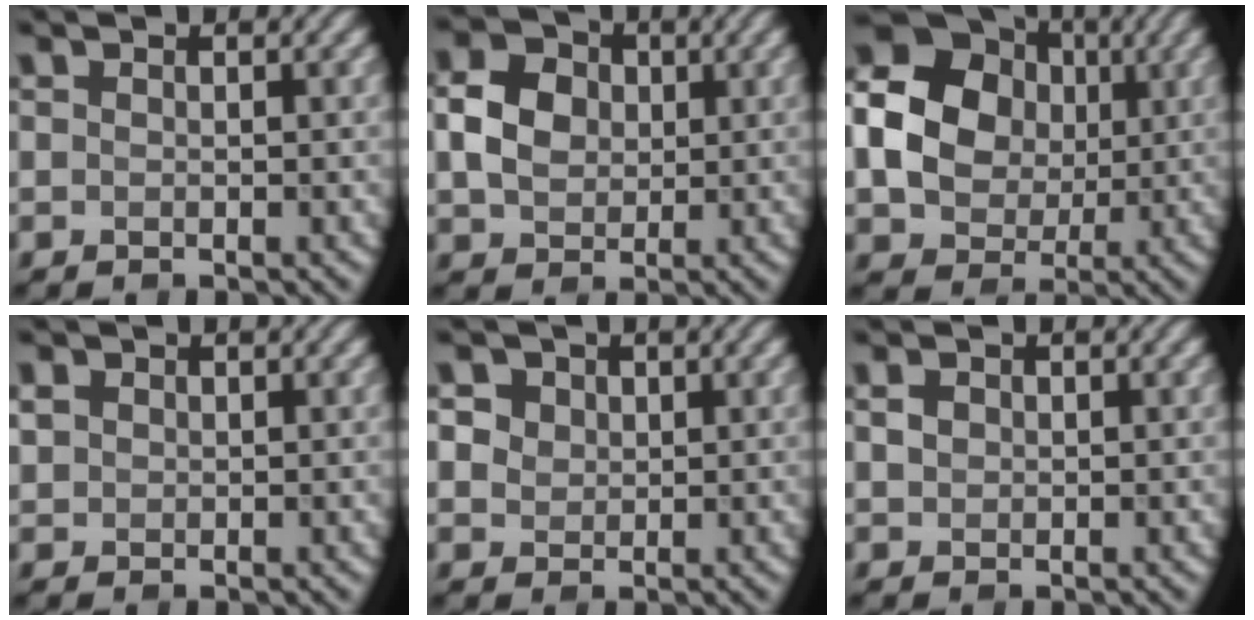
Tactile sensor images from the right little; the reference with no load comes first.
{"total": 4.1, "force": [0.1, 3.4, 2.3], "torque": [-0.047, 0.010, 0.001]}
{"total": 14.4, "force": [1.9, 12.6, 6.7], "torque": [-0.147, 0.032, 0.016]}
{"total": 1.2, "force": [0.0, 1.2, 0.3], "torque": [-0.008, 0.003, 0.004]}
{"total": 5.2, "force": [2.5, 3.8, 2.3], "torque": [-0.053, 0.014, 0.035]}
{"total": 0.8, "force": [-0.2, 0.7, 0.3], "torque": [-0.003, 0.002, -0.002]}